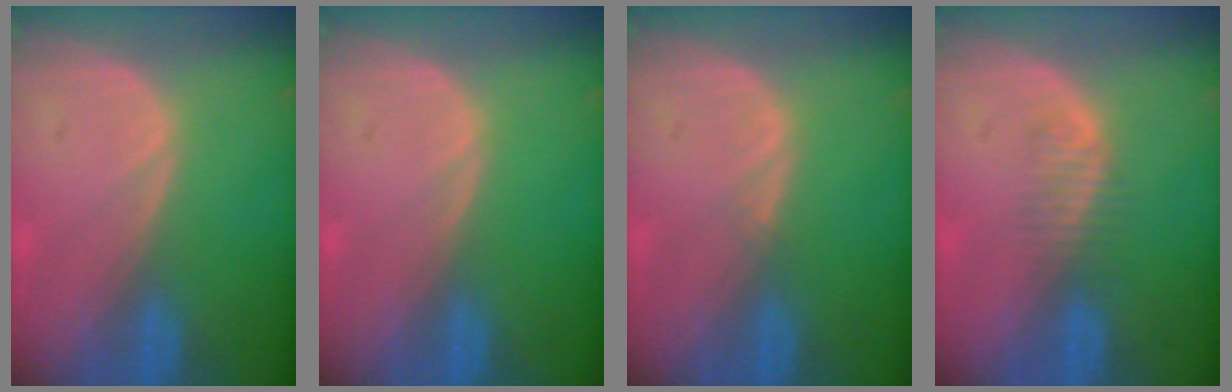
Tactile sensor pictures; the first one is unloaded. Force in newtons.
{"total": 0.0}
{"total": 0.5, "press": 0.5, "slide": 0.1}
{"total": 2.2, "press": 2.0, "slide": 0.9}